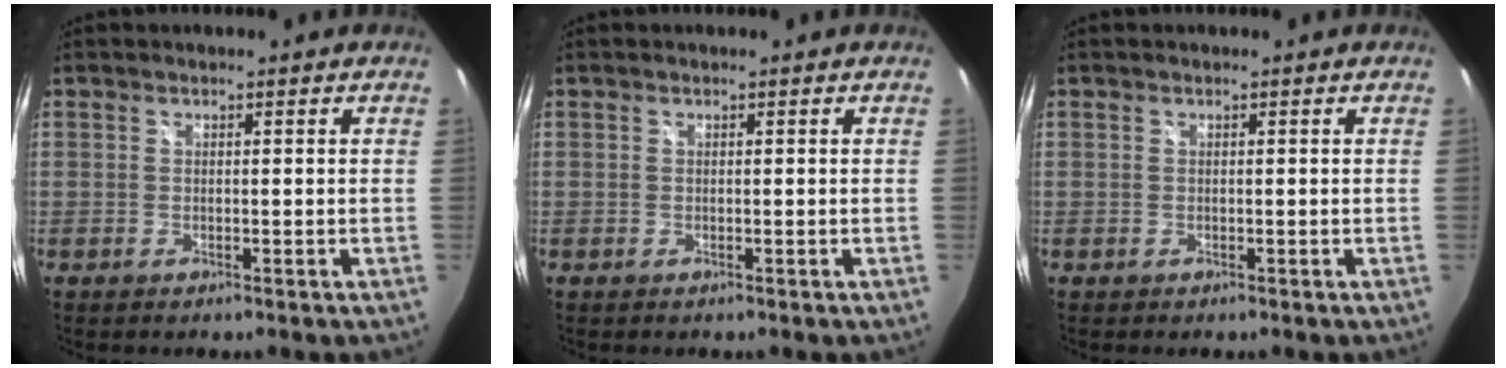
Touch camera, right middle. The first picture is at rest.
{"total": 0.0}
{"total": 0.0}